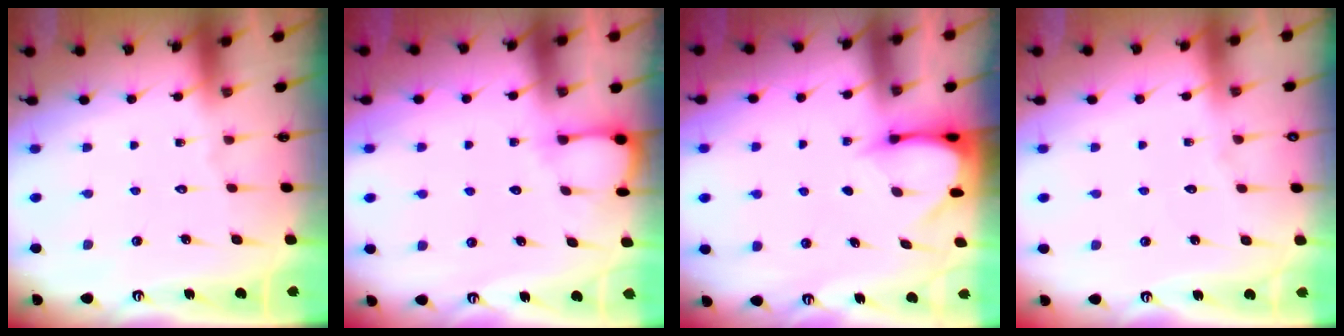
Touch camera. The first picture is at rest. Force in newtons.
{"total": 3.3, "press": 3.2, "slide": 0.3}
{"total": 3.7, "press": 3.6, "slide": 0.2}
{"total": 2.7, "press": 2.6, "slide": 0.5}